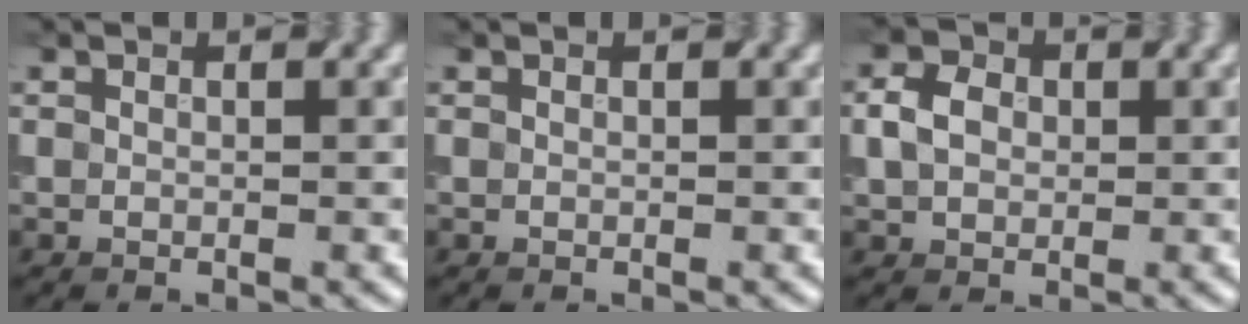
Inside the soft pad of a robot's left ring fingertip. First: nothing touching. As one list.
[{"total": 0.0}, {"total": 3.1, "force": [0.1, 2.4, 2.0], "torque": [-0.046, 0.011, 0.006]}]